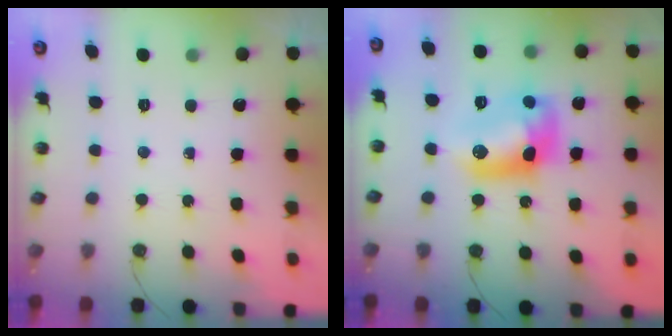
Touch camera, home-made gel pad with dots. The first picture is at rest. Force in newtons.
{"total": 12.0, "press": 11.9, "slide": 0.7}